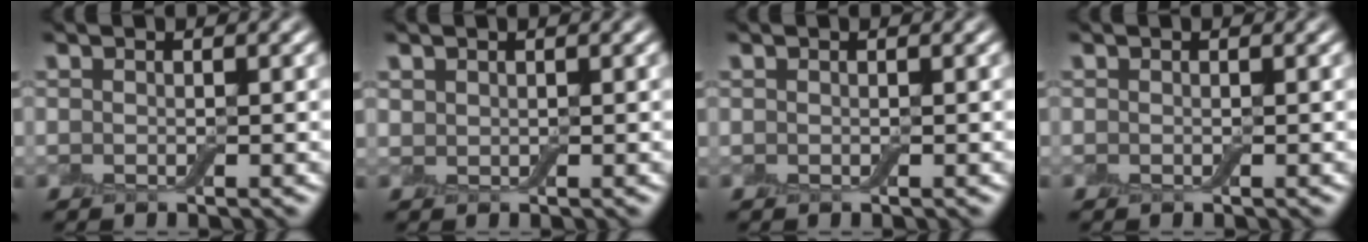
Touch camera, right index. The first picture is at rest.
{"total": 0.6, "force": [0.5, 0.4, 0.1], "torque": [-0.003, 0.001, 0.013]}
{"total": 0.0}
{"total": 0.0}